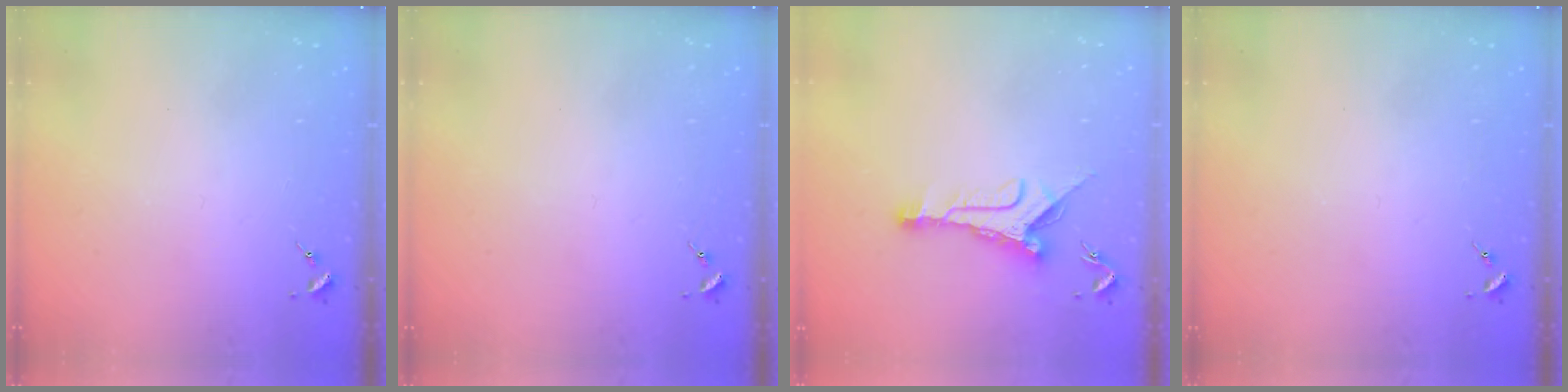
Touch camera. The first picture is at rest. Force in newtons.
{"total": 0.0}
{"total": 10.6, "press": 10.6, "slide": 0.8}
{"total": 0.0}